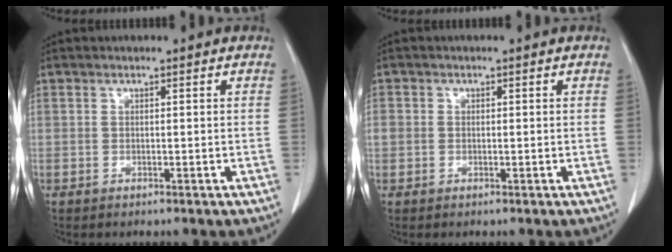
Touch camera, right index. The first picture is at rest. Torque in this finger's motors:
{"motor_torque": [0.19, -0.09, 0.08, 0.02]}